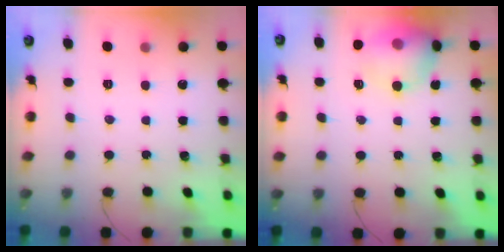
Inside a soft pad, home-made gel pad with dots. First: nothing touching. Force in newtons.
{"total": 13.5, "press": 13.3, "slide": 2.3}